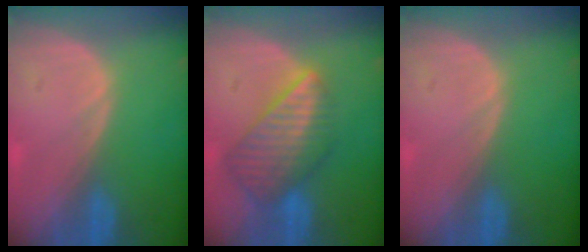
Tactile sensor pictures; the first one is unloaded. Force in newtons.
{"total": 8.4, "press": 7.5, "slide": 3.8}
{"total": 0.0}